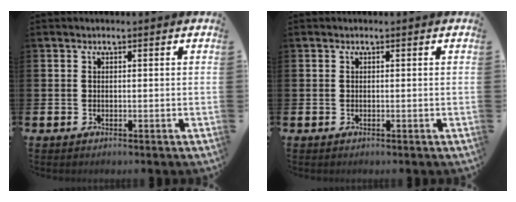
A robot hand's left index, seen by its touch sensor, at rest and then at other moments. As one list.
[{"total": 0.0}]